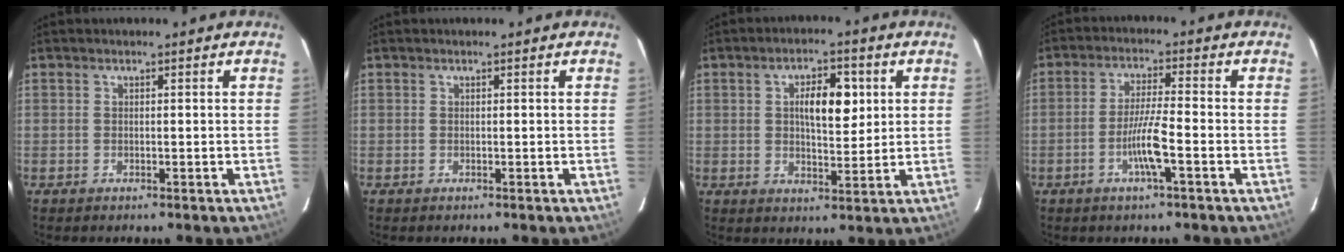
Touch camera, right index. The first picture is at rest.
{"total": 0.0}
{"total": 7.3, "force": [1.9, 2.8, 6.5], "torque": [-0.107, 0.010, 0.033]}
{"total": 5.9, "force": [-2.2, -0.2, 5.5], "torque": [-0.107, -0.001, -0.042]}